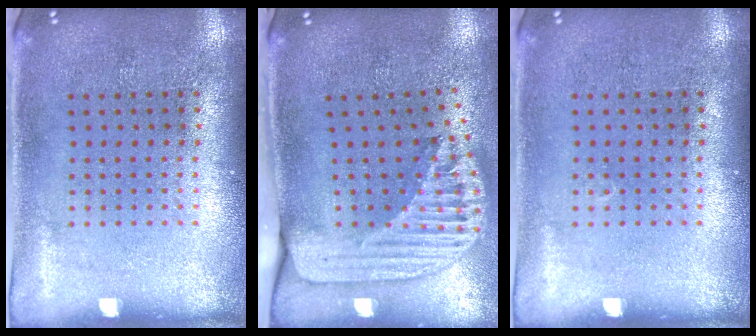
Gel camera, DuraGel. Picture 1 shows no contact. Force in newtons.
{"total": 2.6, "press": 1.8, "slide": 1.9}
{"total": 0.0}